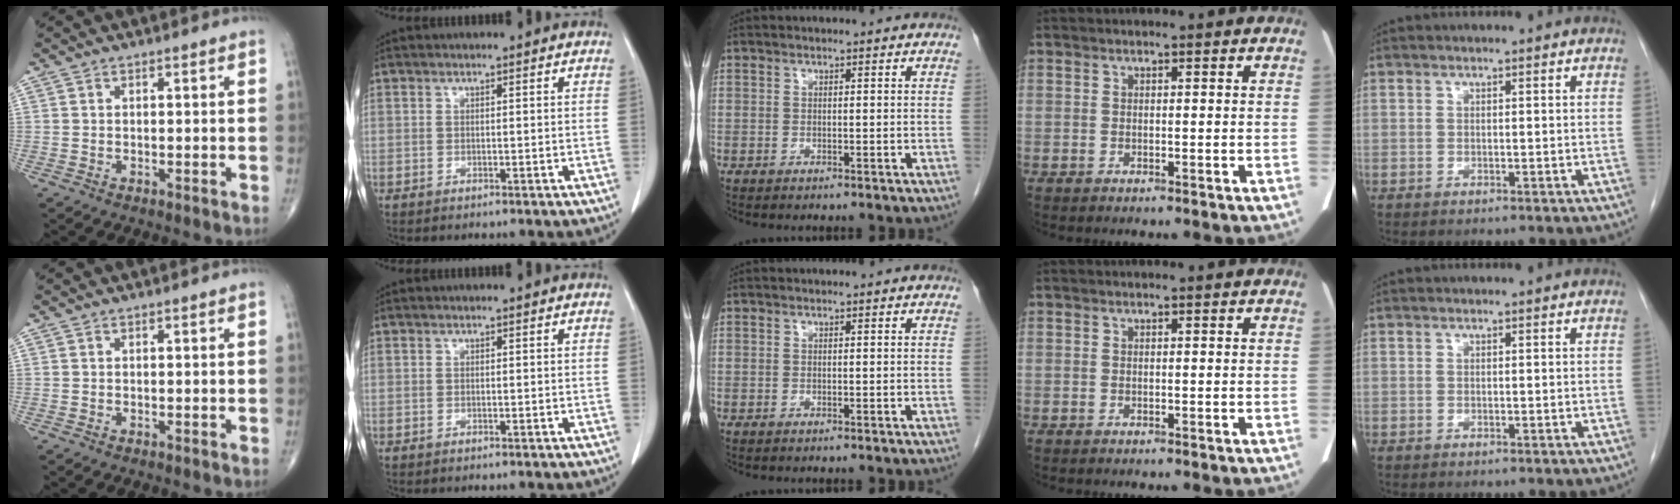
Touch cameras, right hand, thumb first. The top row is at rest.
{}